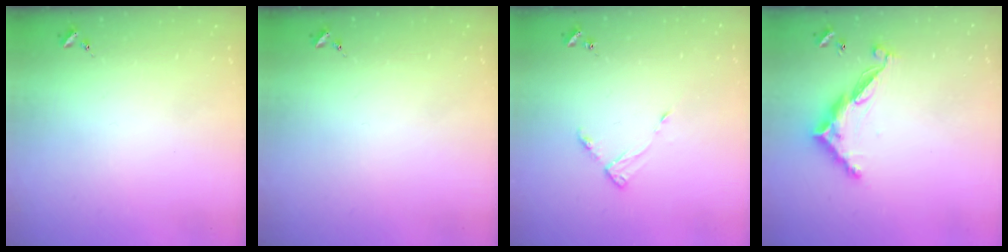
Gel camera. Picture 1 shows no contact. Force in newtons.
{"total": 0.0}
{"total": 4.9, "press": 4.8, "slide": 0.6}
{"total": 11.7, "press": 11.7, "slide": 0.3}